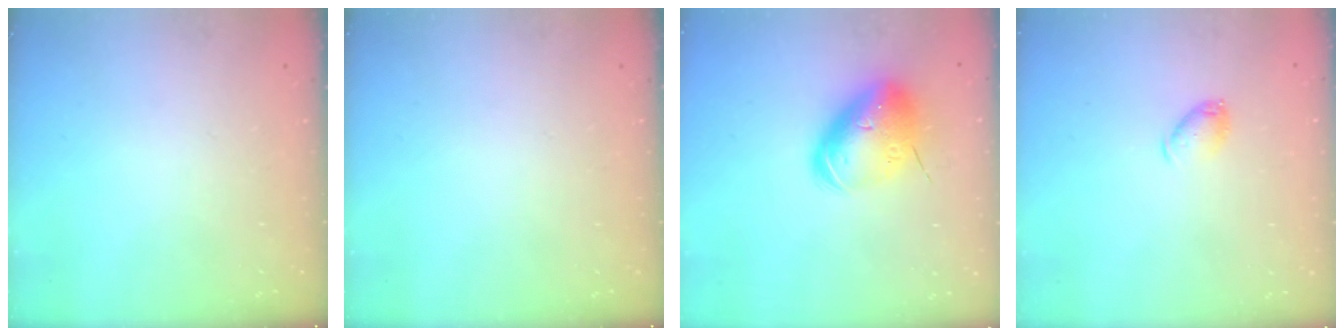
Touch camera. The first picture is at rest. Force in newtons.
{"total": 0.0}
{"total": 15.6, "press": 15.4, "slide": 2.6}
{"total": 5.9, "press": 5.8, "slide": 0.9}